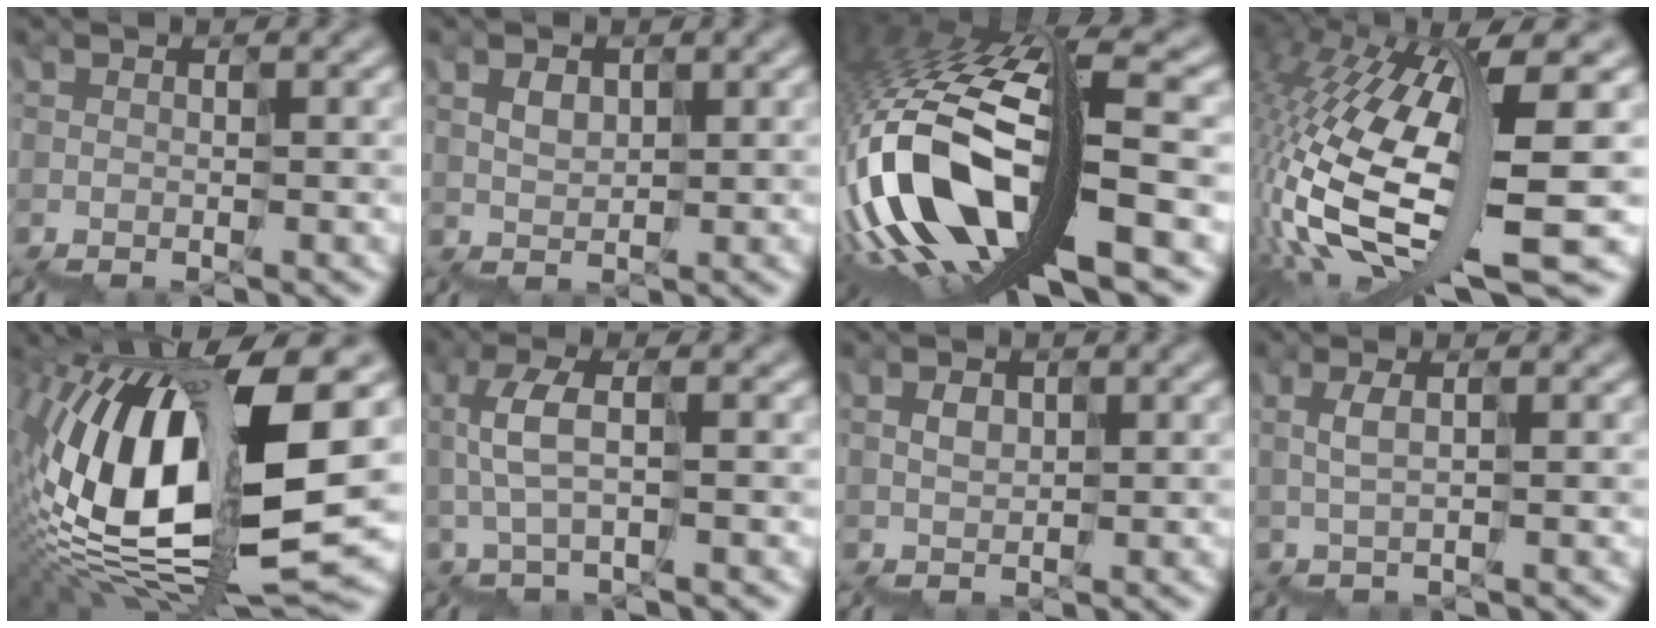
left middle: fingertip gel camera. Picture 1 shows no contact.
{"total": 1.4, "force": [0.9, -0.1, -1.1], "torque": [0.000, 0.019, 0.019]}
{"total": 13.6, "force": [-3.0, 4.7, 12.5], "torque": [-0.278, 0.015, -0.042]}
{"total": 14.1, "force": [-1.2, 3.5, 13.6], "torque": [-0.307, -0.017, -0.001]}
{"total": 14.6, "force": [0.3, 6.5, 13.0], "torque": [-0.277, 0.027, 0.009]}
{"total": 1.9, "force": [0.7, 0.3, 1.7], "torque": [-0.057, 0.018, 0.012]}
{"total": 0.8, "force": [0.5, 0.2, -0.7], "torque": [-0.004, 0.016, 0.010]}
{"total": 0.7, "force": [0.6, -0.3, -0.1], "torque": [-0.010, 0.016, 0.009]}